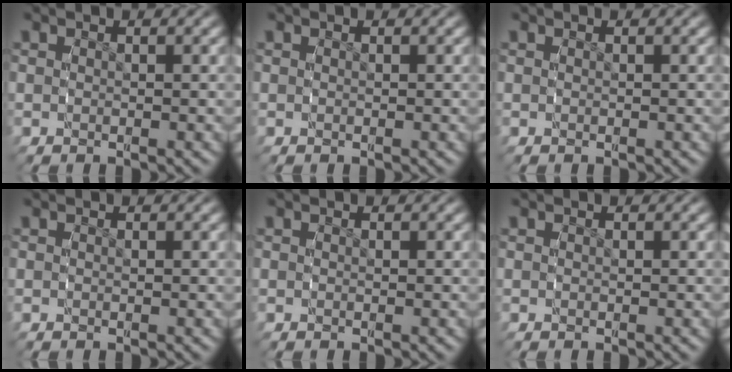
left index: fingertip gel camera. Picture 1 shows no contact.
{"total": 0.0}
{"total": 0.0}
{"total": 0.0}
{"total": 0.0}
{"total": 0.0}